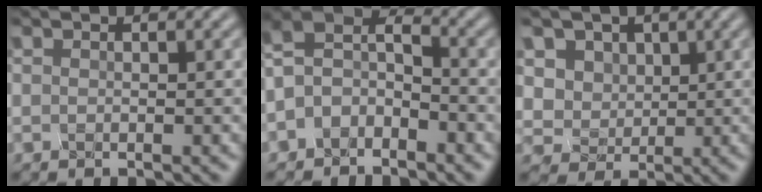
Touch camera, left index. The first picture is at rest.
{"total": 3.9, "force": [-3.1, 1.9, 1.5], "torque": [-0.038, 0.012, -0.061]}
{"total": 4.3, "force": [2.7, 3.3, 0.5], "torque": [-0.030, -0.005, 0.057]}